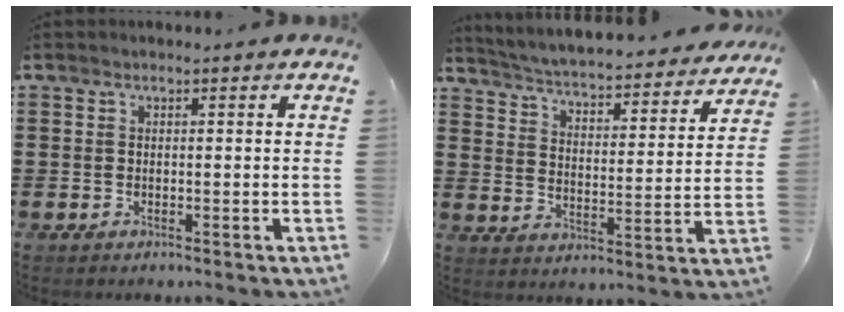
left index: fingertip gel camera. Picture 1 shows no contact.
{"total": 3.9, "force": [3.8, -0.4, 0.7], "torque": [-0.038, -0.037, 0.057]}